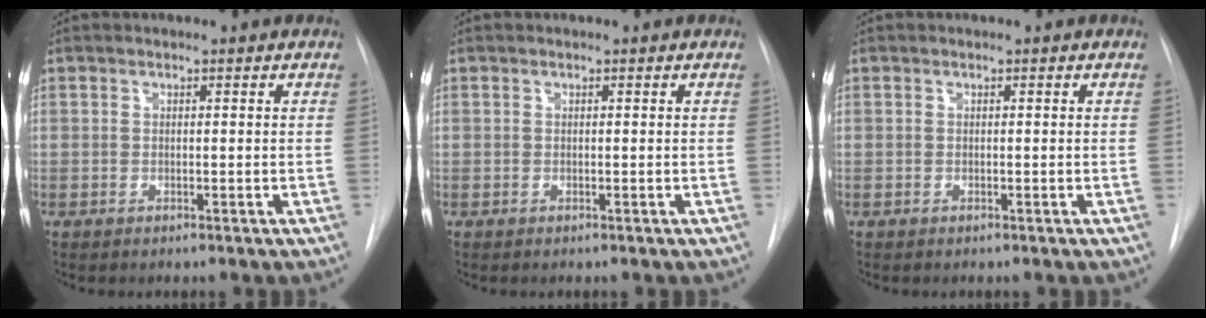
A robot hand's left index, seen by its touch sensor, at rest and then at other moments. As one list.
[{"total": 0.0}, {"total": 0.0}]